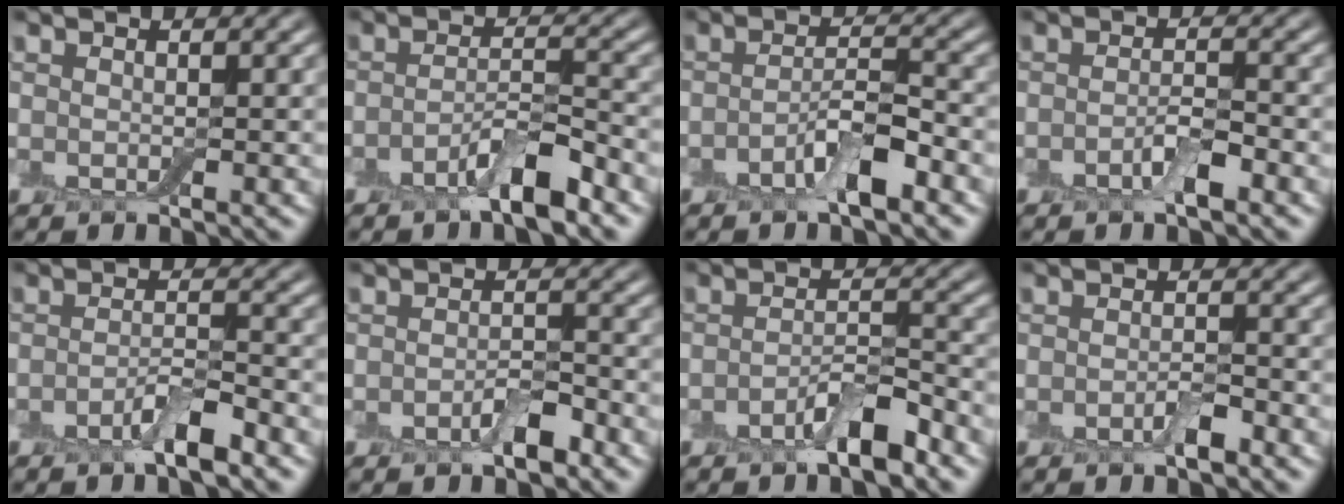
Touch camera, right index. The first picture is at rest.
{"total": 4.0, "force": [-2.5, 0.9, 3.0], "torque": [-0.051, 0.008, -0.051]}
{"total": 3.8, "force": [-2.0, 1.1, 3.0], "torque": [-0.055, 0.009, -0.041]}
{"total": 2.3, "force": [-1.1, 0.7, 1.8], "torque": [-0.033, 0.003, -0.022]}
{"total": 2.9, "force": [-1.6, 0.6, 2.3], "torque": [-0.039, 0.006, -0.034]}
{"total": 2.2, "force": [-1.2, 0.9, 1.7], "torque": [-0.028, 0.003, -0.020]}
{"total": 3.6, "force": [-2.2, 1.0, 2.7], "torque": [-0.046, 0.008, -0.041]}
{"total": 1.5, "force": [-0.8, 0.4, 1.2], "torque": [-0.022, 0.000, -0.015]}